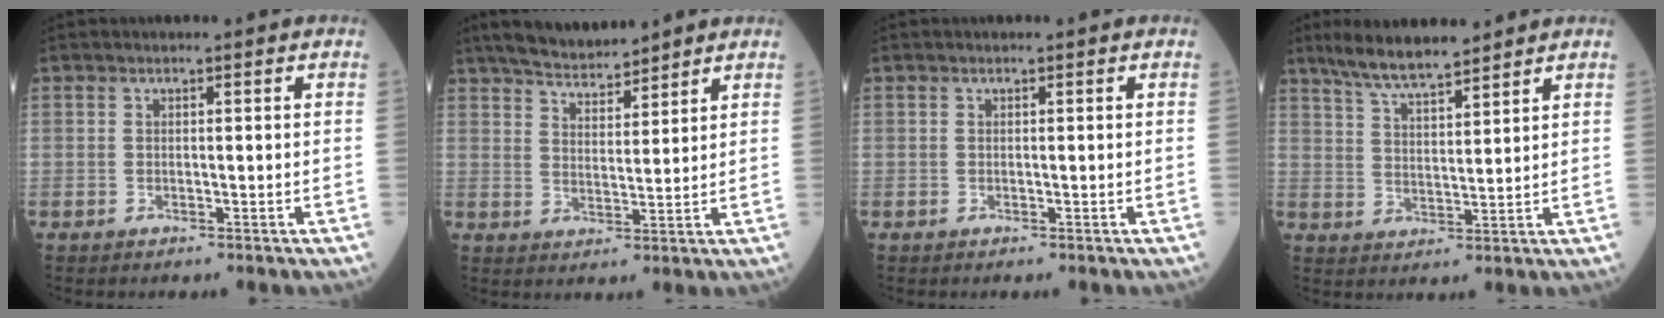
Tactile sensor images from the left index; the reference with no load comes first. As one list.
[{"total": 8.7, "force": [7.9, 1.5, 3.4], "torque": [-0.057, 0.017, 0.139]}, {"total": 0.0}, {"total": 8.3, "force": [7.1, 1.2, 4.2], "torque": [-0.086, 0.012, 0.132]}]